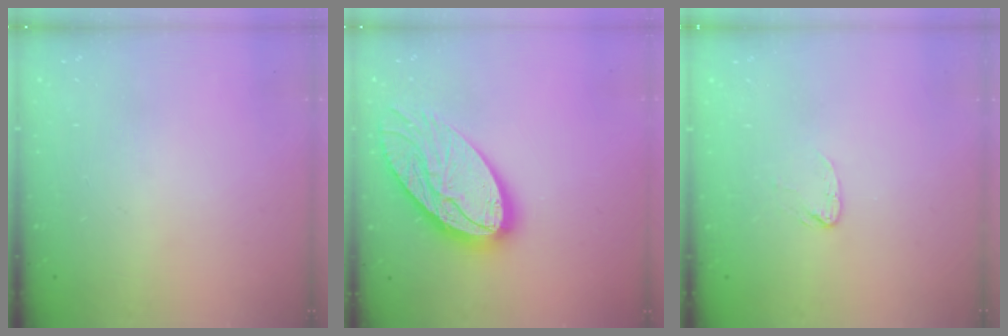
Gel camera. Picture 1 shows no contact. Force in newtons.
{"total": 21.4, "press": 21.3, "slide": 2.0}
{"total": 3.1, "press": 3.1, "slide": 0.4}